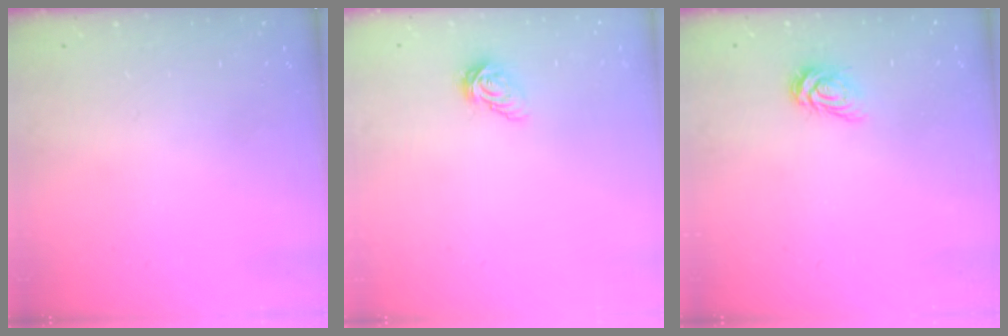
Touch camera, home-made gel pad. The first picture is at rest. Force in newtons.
{"total": 5.6, "press": 5.6, "slide": 0.4}
{"total": 4.8, "press": 4.8, "slide": 0.5}